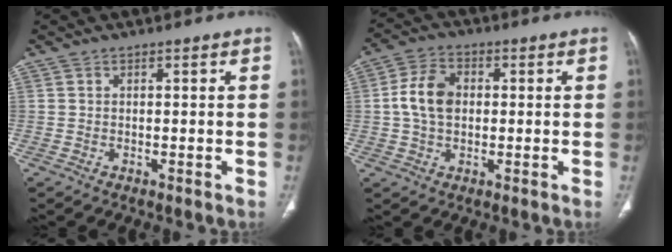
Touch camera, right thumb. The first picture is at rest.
{"total": 8.1, "force": [0.5, 5.6, 5.8], "torque": [-0.105, 0.014, 0.004]}